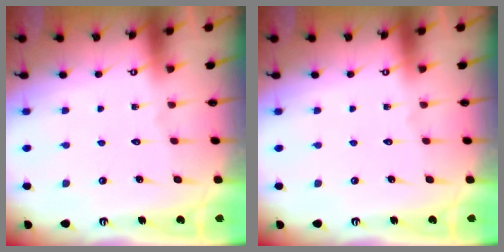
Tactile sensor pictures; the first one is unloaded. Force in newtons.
{"total": 0.0}